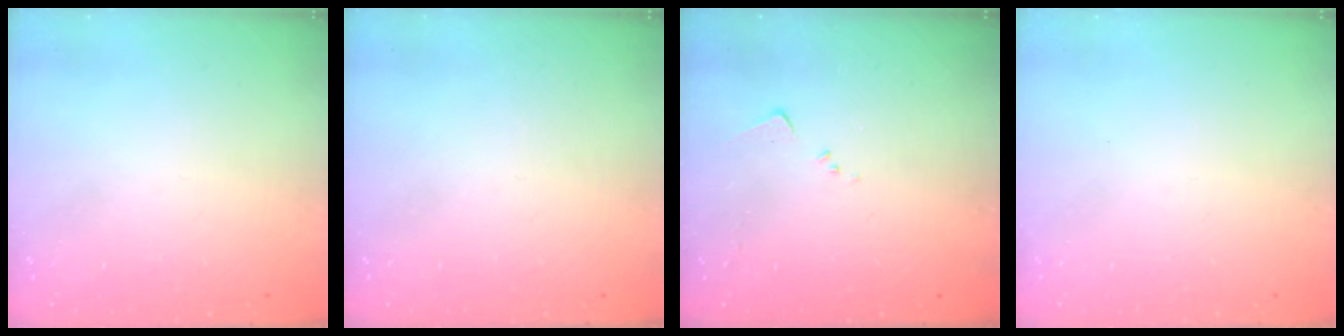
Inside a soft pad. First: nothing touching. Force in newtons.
{"total": 0.0}
{"total": 3.7, "press": 3.7, "slide": 0.5}
{"total": 0.0}